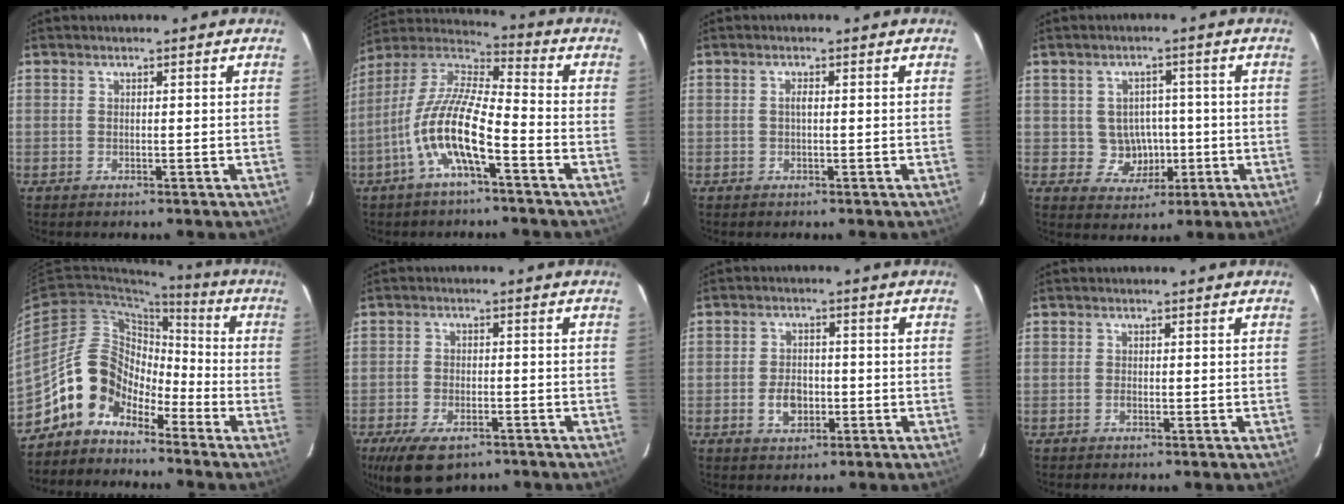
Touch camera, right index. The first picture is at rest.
{"total": 13.6, "force": [-5.6, 3.0, 12.1], "torque": [-0.241, -0.002, -0.115]}
{"total": 1.0, "force": [0.0, 0.3, 1.0], "torque": [-0.019, 0.004, -0.002]}
{"total": 6.0, "force": [-0.8, 5.8, 1.4], "torque": [-0.036, 0.017, 0.007]}
{"total": 10.6, "force": [-7.2, 7.0, 3.4], "torque": [-0.060, 0.039, -0.144]}
{"total": 10.1, "force": [-6.7, 4.8, 5.8], "torque": [-0.131, -0.018, -0.109]}
{"total": 4.9, "force": [-1.5, 3.4, 3.3], "torque": [-0.062, 0.007, -0.021]}
{"total": 0.5, "force": [-0.3, 0.3, 0.3], "torque": [-0.004, 0.001, -0.007]}